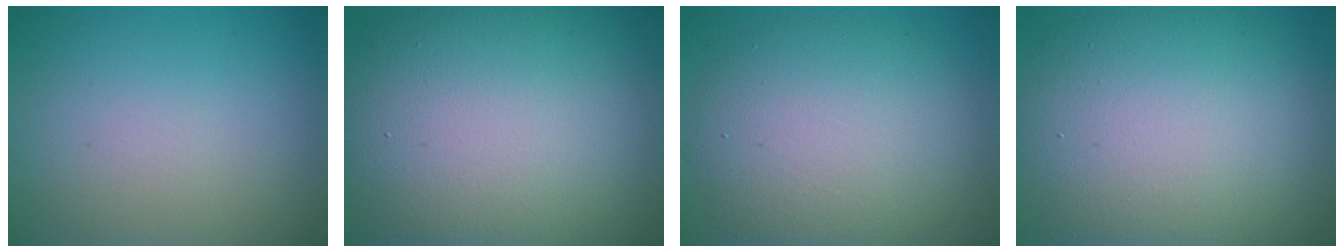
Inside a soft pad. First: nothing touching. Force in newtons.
{"total": 15.8, "press": 15.8, "slide": 1.3}
{"total": 8.3, "press": 8.3, "slide": 0.8}
{"total": 13.5, "press": 13.5, "slide": 1.1}